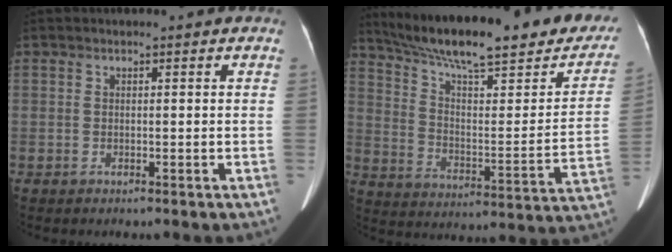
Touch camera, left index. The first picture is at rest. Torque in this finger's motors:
{"motor_torque": [0.83, -1.32, 0.31, 0.15]}